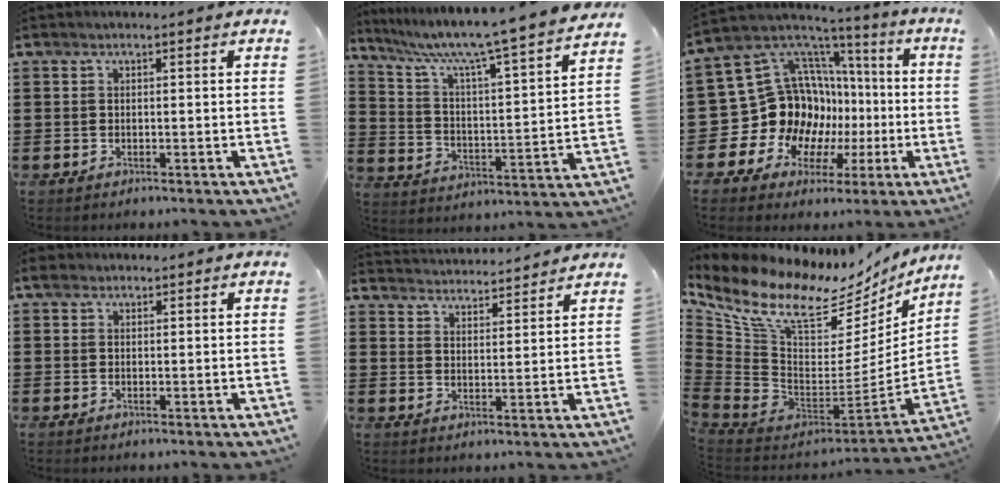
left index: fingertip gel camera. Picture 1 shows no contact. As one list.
[{"total": 7.6, "force": [6.4, -0.6, 4.0], "torque": [-0.105, -0.055, 0.097]}, {"total": 17.1, "force": [-1.3, 15.5, 7.0], "torque": [-0.178, -0.039, 0.017]}, {"total": 1.9, "force": [1.3, 1.2, 0.7], "torque": [-0.011, 0.006, 0.021]}, {"total": 3.6, "force": [3.6, -0.3, -0.4], "torque": [-0.008, -0.024, 0.061]}, {"total": 12.4, "force": [8.5, 5.6, 7.2], "torque": [-0.190, -0.067, 0.144]}]